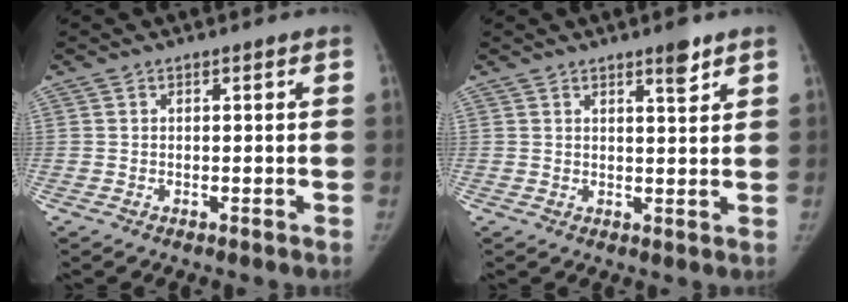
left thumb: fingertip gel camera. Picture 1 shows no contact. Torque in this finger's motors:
{"motor_torque": [0.04, -0.33, 0.85, -0.57, 0.10]}